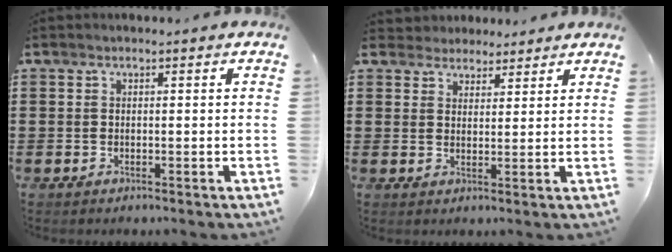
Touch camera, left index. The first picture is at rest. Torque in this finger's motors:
{"motor_torque": [1.07, -1.07, 0.24, 0.04]}